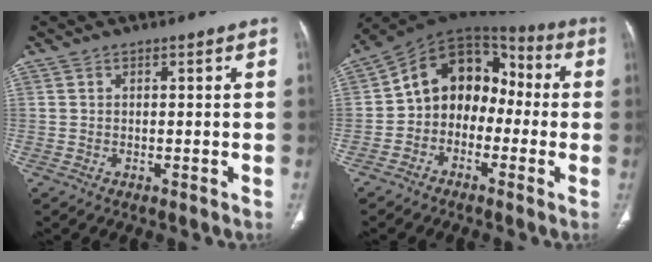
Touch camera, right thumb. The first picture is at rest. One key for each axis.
{"total": 13.4, "fx": -1.5, "fy": 10.5, "fz": 8.3, "tx": -0.086, "ty": 0.060, "tz": -0.043}